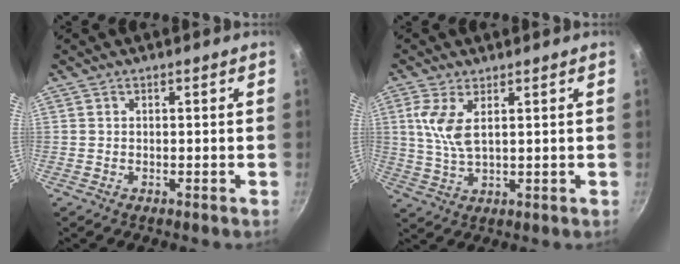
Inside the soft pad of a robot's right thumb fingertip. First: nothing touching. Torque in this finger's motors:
{"motor_torque": [0.67, 0.74, 0.54, -0.04, 0.16]}